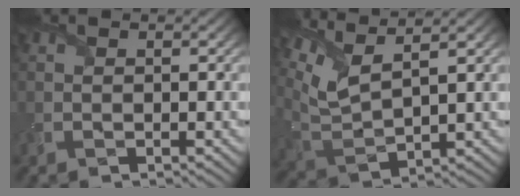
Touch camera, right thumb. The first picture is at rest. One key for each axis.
{"total": 8.8, "fx": 5.8, "fy": 2.4, "fz": 6.2, "tx": -0.164, "ty": 0.014, "tz": 0.118}